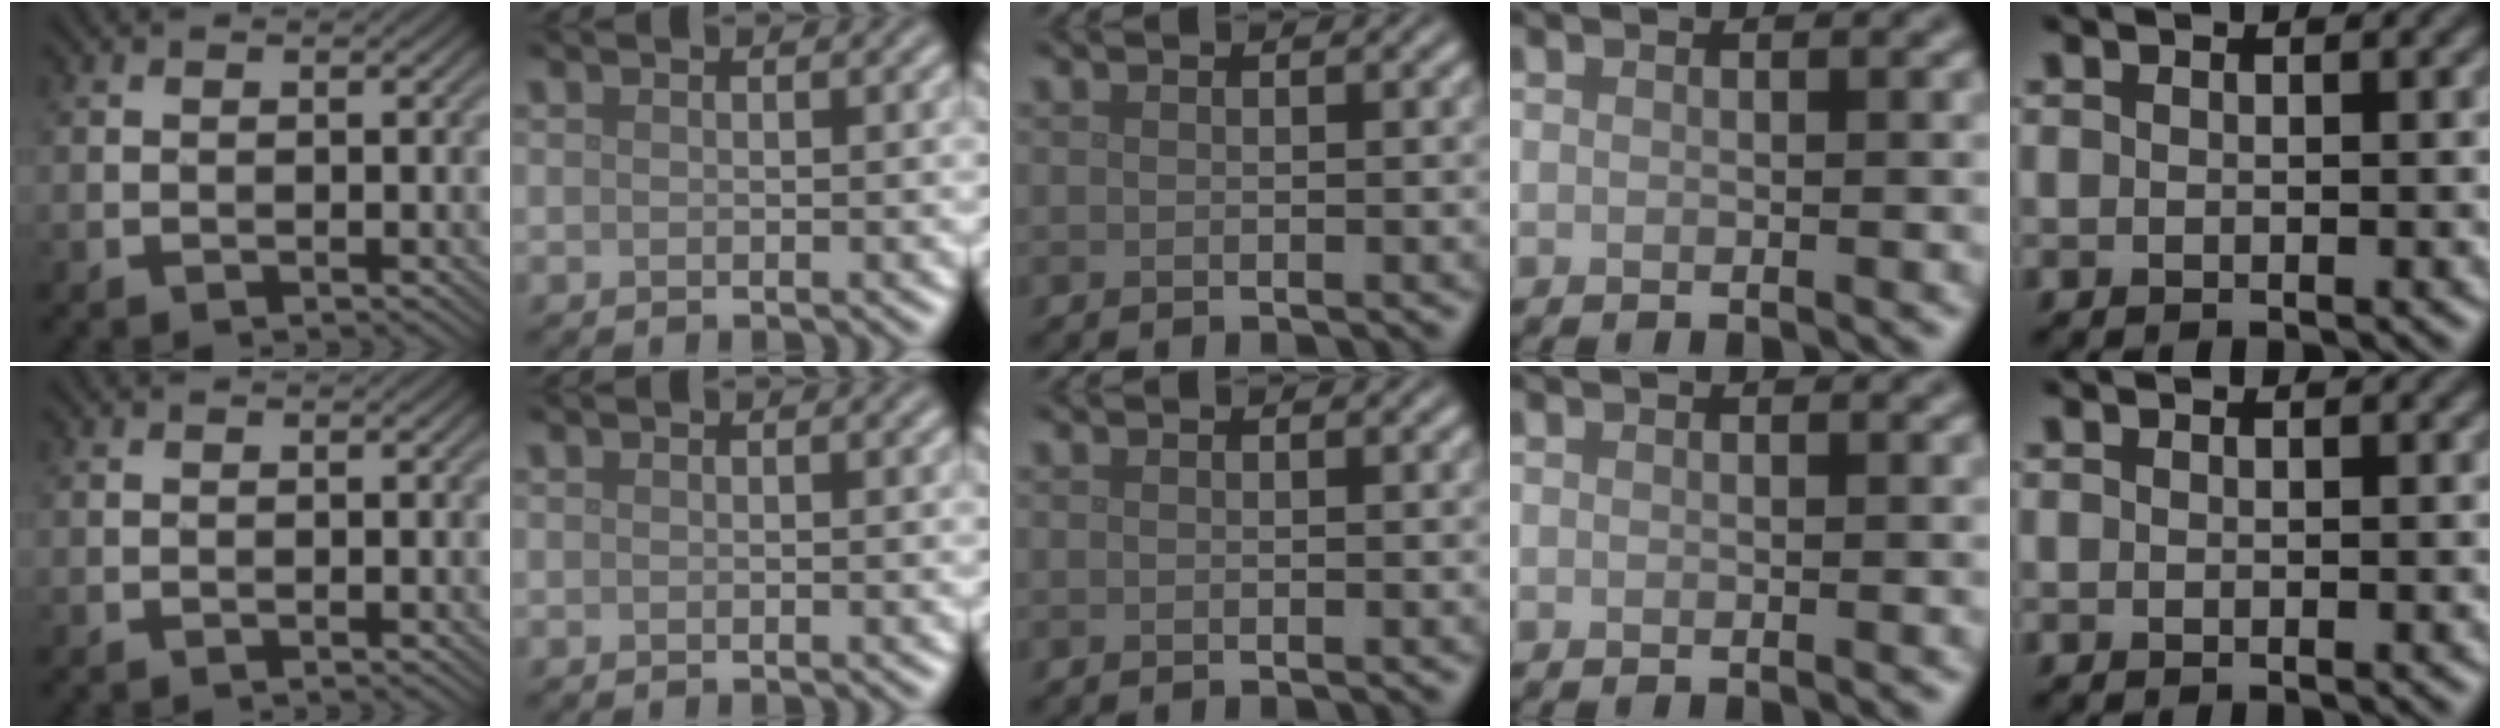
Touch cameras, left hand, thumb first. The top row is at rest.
{}